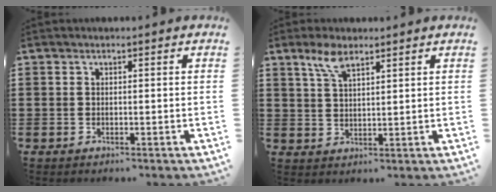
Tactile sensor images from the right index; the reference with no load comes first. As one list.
[{"total": 4.7, "force": [3.1, 1.5, 3.1], "torque": [-0.071, 0.004, 0.056]}]